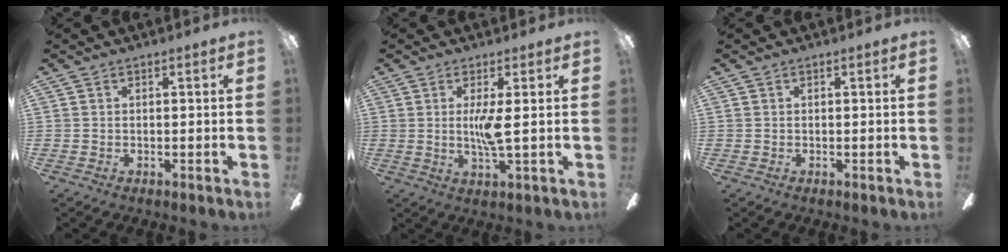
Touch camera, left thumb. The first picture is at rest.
{"total": 5.3, "force": [0.4, 0.6, 5.3], "torque": [-0.106, -0.006, 0.002]}
{"total": 0.0}